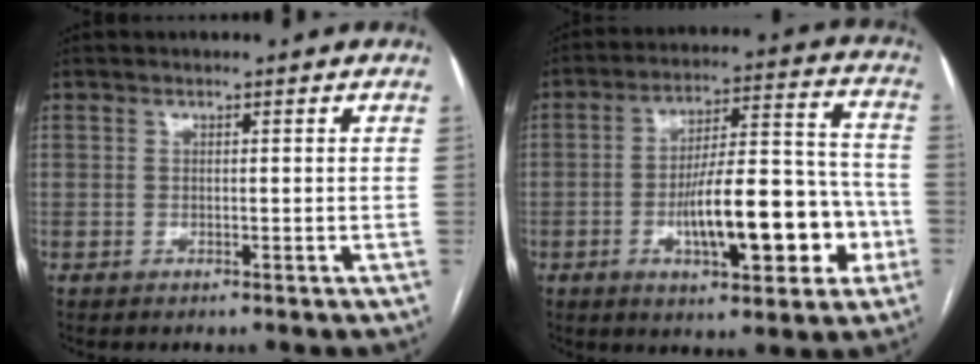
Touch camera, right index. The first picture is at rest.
{"total": 16.6, "force": [-5.0, 4.8, 15.0], "torque": [-0.234, 0.026, -0.070]}